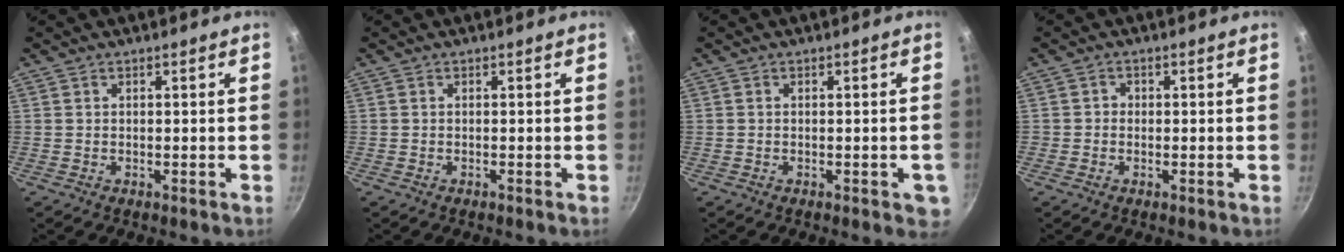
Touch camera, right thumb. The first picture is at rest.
{"total": 0.0}
{"total": 5.0, "force": [-1.3, 2.0, 4.3], "torque": [-0.027, 0.002, -0.016]}
{"total": 1.3, "force": [-0.3, 1.2, 0.3], "torque": [0.001, 0.002, -0.009]}